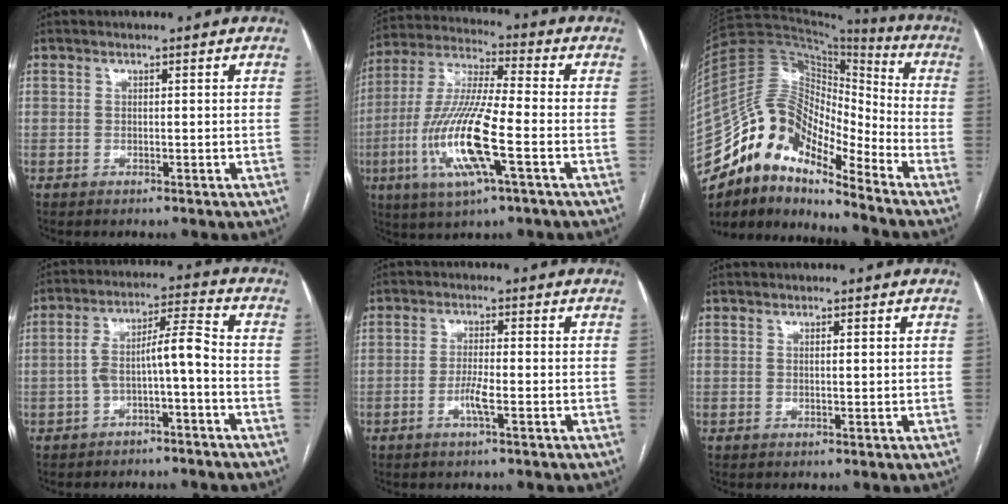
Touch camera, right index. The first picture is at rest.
{"total": 15.9, "force": [-4.7, 1.8, 15.1], "torque": [-0.316, -0.011, -0.088]}
{"total": 15.4, "force": [-12.4, 4.8, 7.8], "torque": [-0.125, 0.061, -0.227]}
{"total": 7.3, "force": [-2.1, 0.9, 6.9], "torque": [-0.122, 0.039, -0.033]}
{"total": 3.3, "force": [-1.3, 0.1, 3.0], "torque": [-0.060, -0.003, -0.026]}
{"total": 0.9, "force": [0.4, 0.1, 0.8], "torque": [-0.015, 0.000, 0.007]}